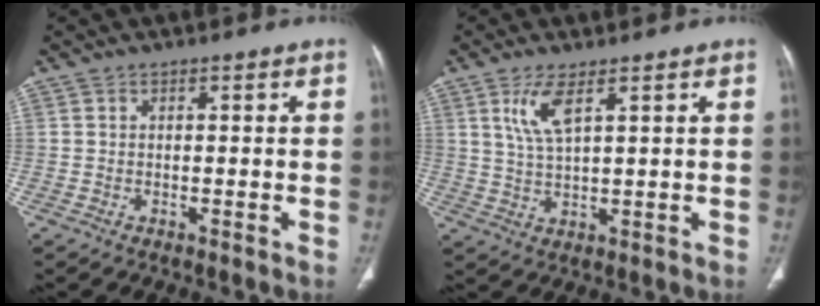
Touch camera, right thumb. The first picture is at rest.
{"total": 5.6, "force": [2.8, 1.5, 4.6], "torque": [-0.102, -0.015, 0.066]}